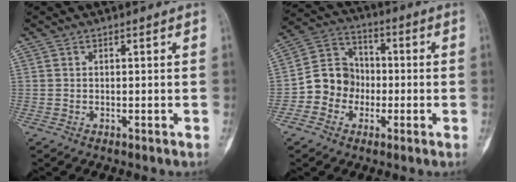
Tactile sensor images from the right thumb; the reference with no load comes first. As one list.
[{"total": 9.9, "force": [-2.3, 8.9, 3.6], "torque": [-0.029, 0.036, -0.053]}]